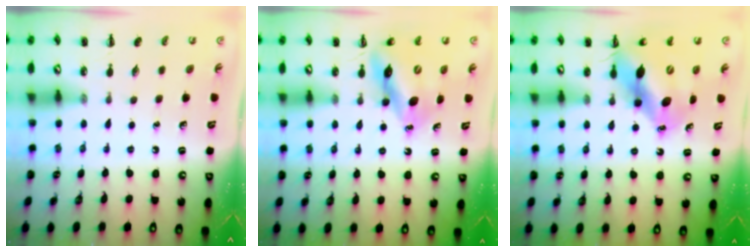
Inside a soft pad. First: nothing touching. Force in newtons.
{"total": 11.4, "press": 10.9, "slide": 3.3}
{"total": 12.6, "press": 12.1, "slide": 3.8}